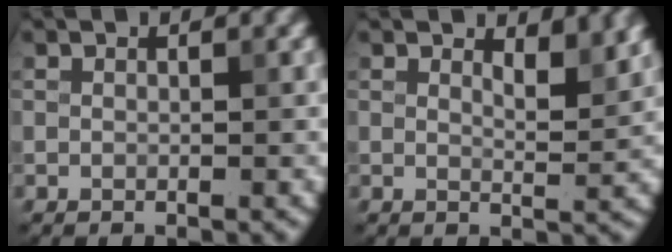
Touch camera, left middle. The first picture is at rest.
{"total": 2.5, "force": [1.9, 0.6, 1.6], "torque": [-0.021, -0.005, 0.029]}